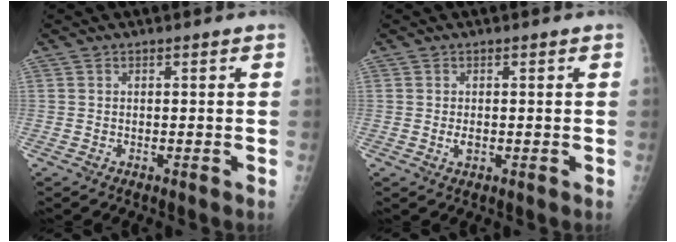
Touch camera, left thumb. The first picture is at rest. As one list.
[{"total": 1.3, "force": [0.0, 0.9, 1.0], "torque": [-0.011, -0.002, 0.001]}]